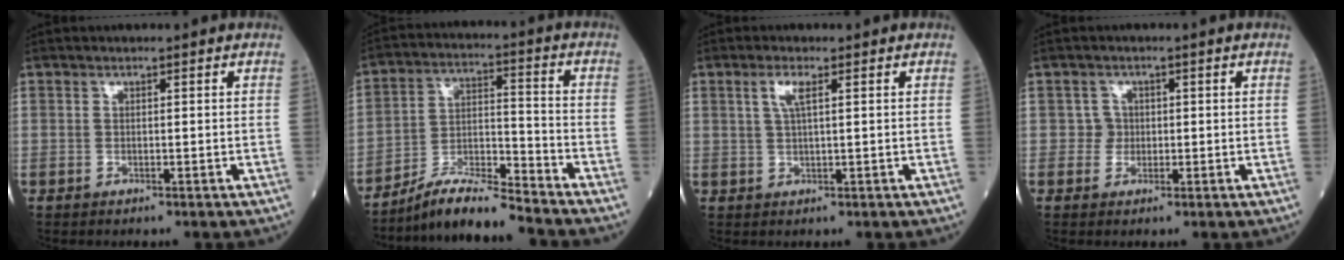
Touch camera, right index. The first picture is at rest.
{"total": 9.8, "force": [-9.0, 0.0, 4.0], "torque": [-0.074, 0.001, -0.165]}
{"total": 2.8, "force": [1.1, 0.4, 2.5], "torque": [-0.057, 0.004, 0.023]}
{"total": 1.8, "force": [0.0, 1.8, -0.1], "torque": [0.010, 0.007, -0.004]}